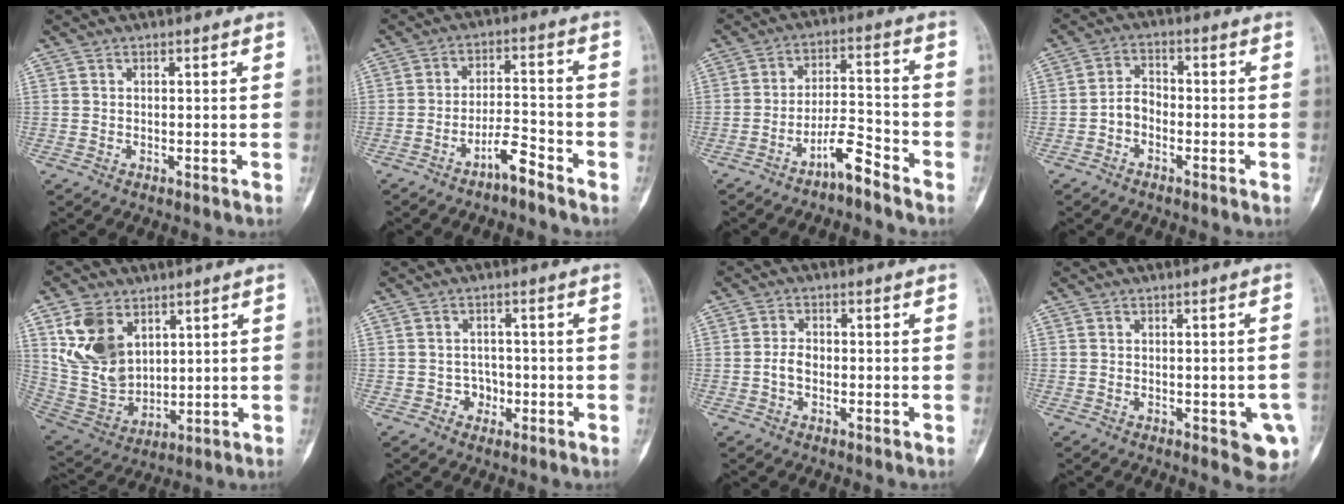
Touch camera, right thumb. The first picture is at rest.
{"total": 5.3, "force": [-4.0, 1.2, 3.3], "torque": [-0.055, 0.041, -0.071]}
{"total": 6.6, "force": [-5.0, 1.4, 4.1], "torque": [-0.069, 0.055, -0.090]}
{"total": 3.8, "force": [-1.6, 2.7, 2.2], "torque": [-0.027, 0.022, -0.039]}
{"total": 13.7, "force": [5.8, 9.4, 8.1], "torque": [-0.133, -0.027, 0.135]}
{"total": 3.1, "force": [-1.1, 2.7, 0.9], "torque": [0.010, 0.012, -0.020]}
{"total": 2.8, "force": [-0.7, 1.8, 2.0], "torque": [-0.036, 0.011, -0.017]}
{"total": 6.2, "force": [-1.8, 2.3, 5.4], "torque": [-0.045, 0.004, -0.015]}